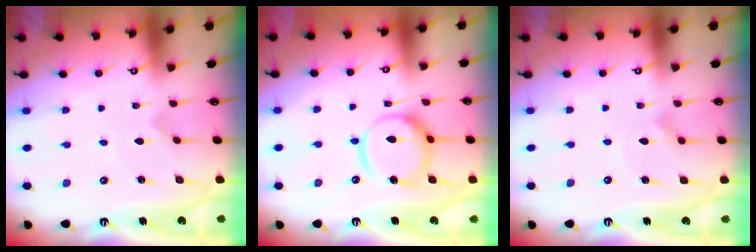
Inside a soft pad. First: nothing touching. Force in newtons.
{"total": 14.2, "press": 14.1, "slide": 1.8}
{"total": 2.6, "press": 2.6, "slide": 0.1}